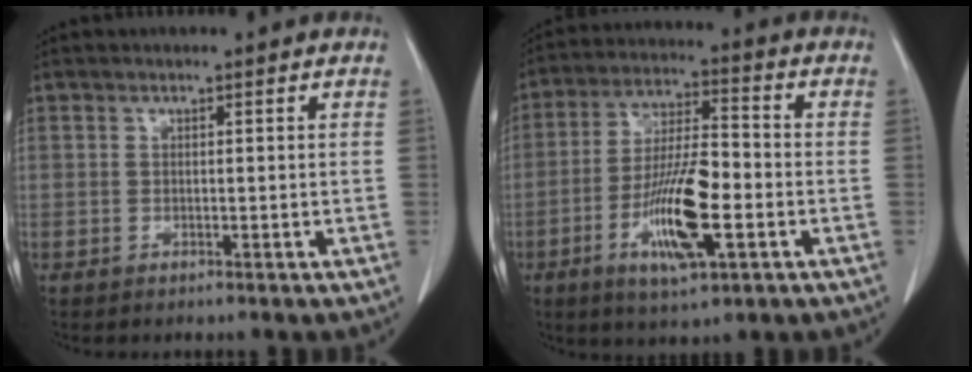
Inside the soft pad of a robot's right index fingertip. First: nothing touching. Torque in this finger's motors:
{"motor_torque": [1.72, -0.42, 0.36, 0.20]}